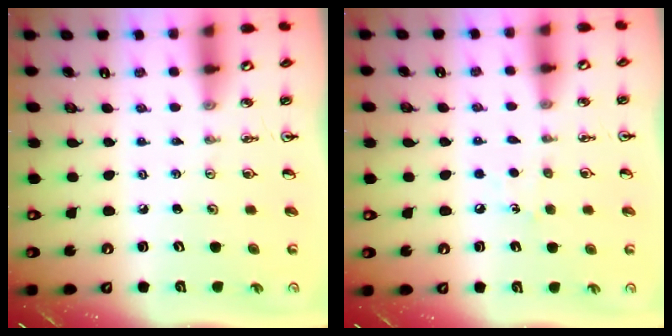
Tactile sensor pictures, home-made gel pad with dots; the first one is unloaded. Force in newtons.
{"total": 5.4, "press": 5.4, "slide": 0.7}